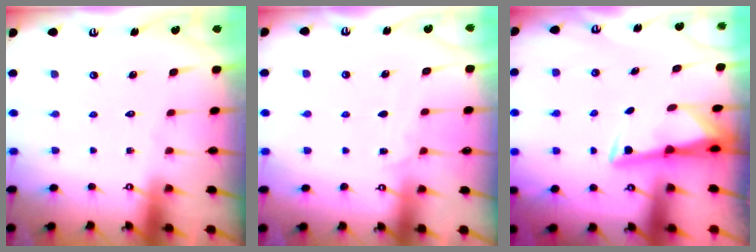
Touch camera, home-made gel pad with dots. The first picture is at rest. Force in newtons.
{"total": 4.4, "press": 4.4, "slide": 0.5}
{"total": 2.8, "press": 2.8, "slide": 0.5}